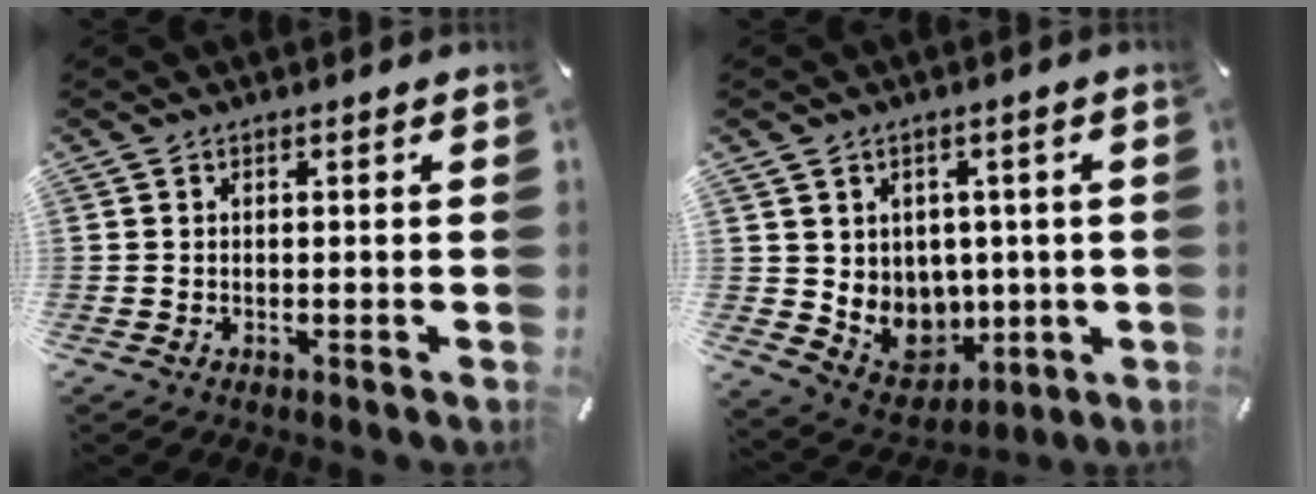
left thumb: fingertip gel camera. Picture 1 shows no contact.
{"total": 7.8, "force": [2.1, 7.4, 1.1], "torque": [-0.026, -0.029, 0.057]}